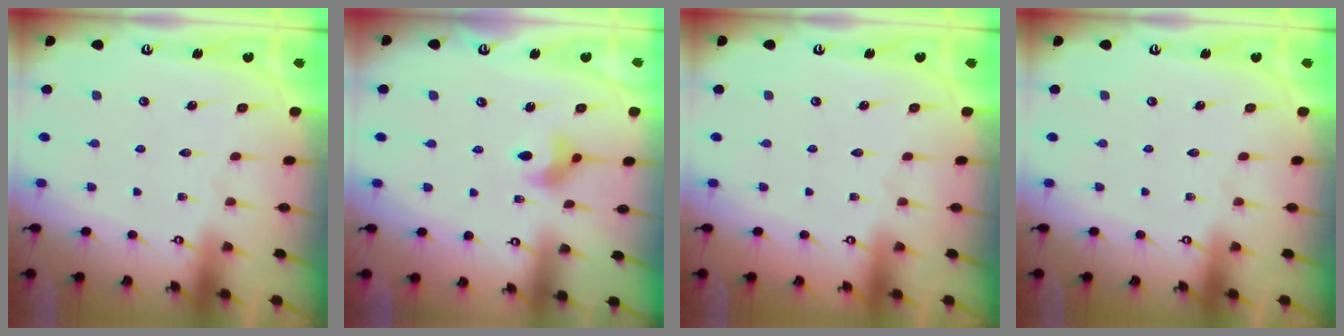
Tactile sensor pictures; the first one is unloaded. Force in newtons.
{"total": 6.7, "press": 6.5, "slide": 1.3}
{"total": 0.0}
{"total": 0.0}